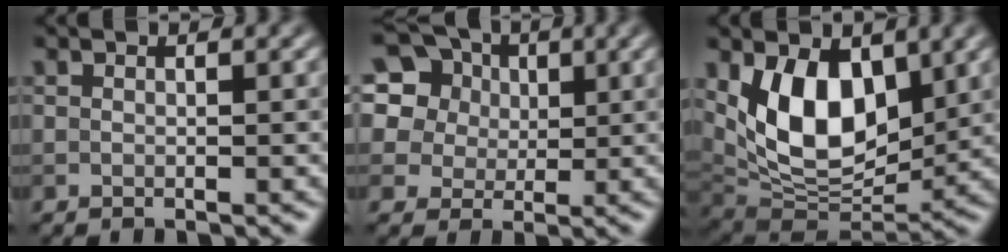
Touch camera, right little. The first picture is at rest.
{"total": 15.8, "force": [7.8, 12.0, 6.6], "torque": [-0.191, 0.054, 0.130]}
{"total": 8.5, "force": [2.3, 5.2, 6.4], "torque": [-0.116, -0.023, 0.044]}